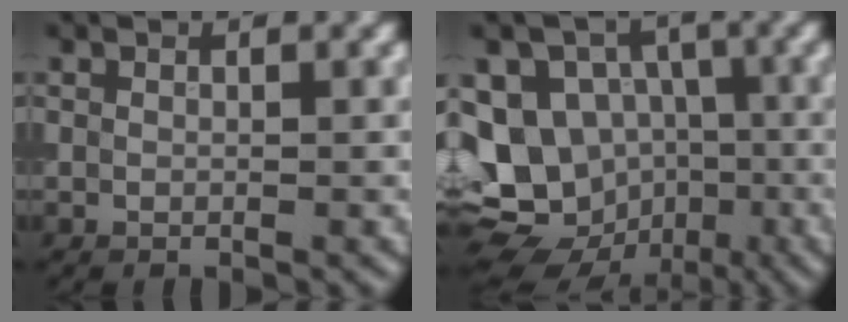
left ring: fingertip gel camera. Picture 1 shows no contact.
{"total": 14.6, "force": [-3.7, 12.9, 5.8], "torque": [-0.134, -0.005, -0.070]}